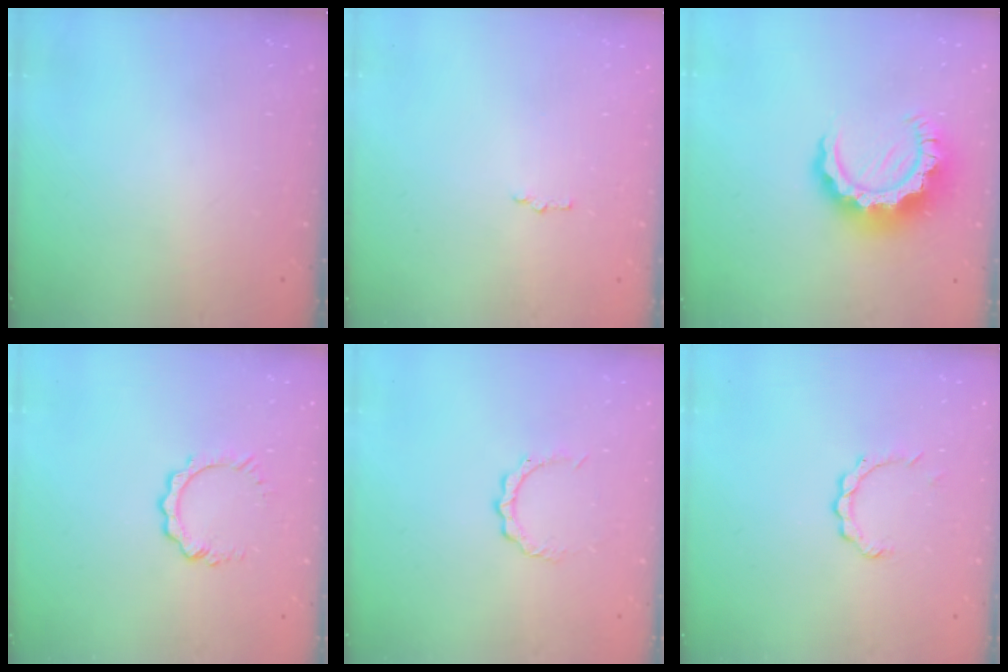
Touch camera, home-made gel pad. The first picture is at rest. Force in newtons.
{"total": 1.5, "press": 1.4, "slide": 0.3}
{"total": 12.4, "press": 12.3, "slide": 1.3}
{"total": 5.9, "press": 5.9, "slide": 0.5}
{"total": 3.0, "press": 3.0, "slide": 0.2}
{"total": 3.6, "press": 3.6, "slide": 0.3}